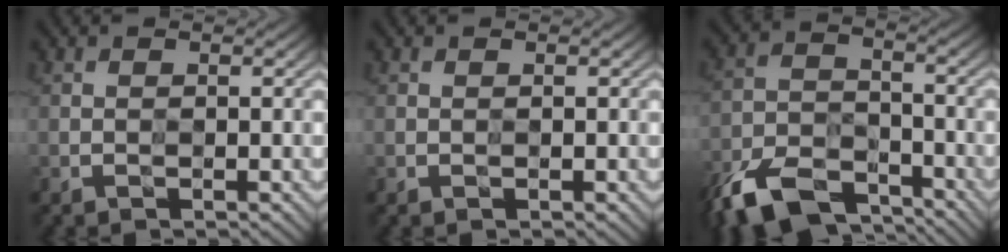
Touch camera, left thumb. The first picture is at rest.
{"total": 0.0}
{"total": 8.4, "force": [-7.1, 3.5, 2.7], "torque": [-0.058, -0.005, -0.151]}